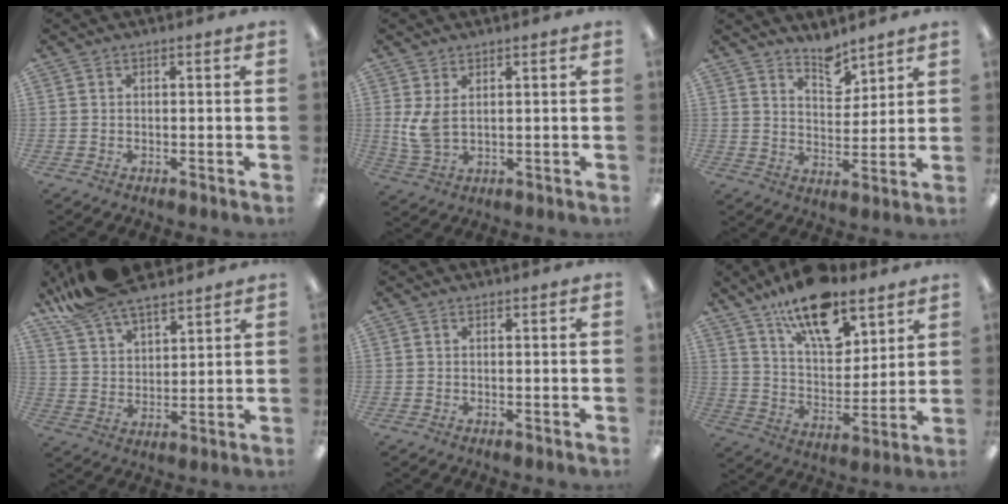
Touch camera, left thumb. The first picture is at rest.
{"total": 6.0, "force": [1.5, 3.1, 4.9], "torque": [-0.113, -0.002, 0.024]}
{"total": 7.0, "force": [6.2, 2.6, 1.9], "torque": [-0.017, -0.046, 0.110]}
{"total": 13.2, "force": [11.2, 4.5, 5.4], "torque": [-0.121, -0.055, 0.210]}
{"total": 0.0}
{"total": 18.2, "force": [12.6, 8.0, 10.4], "torque": [-0.174, -0.063, 0.217]}